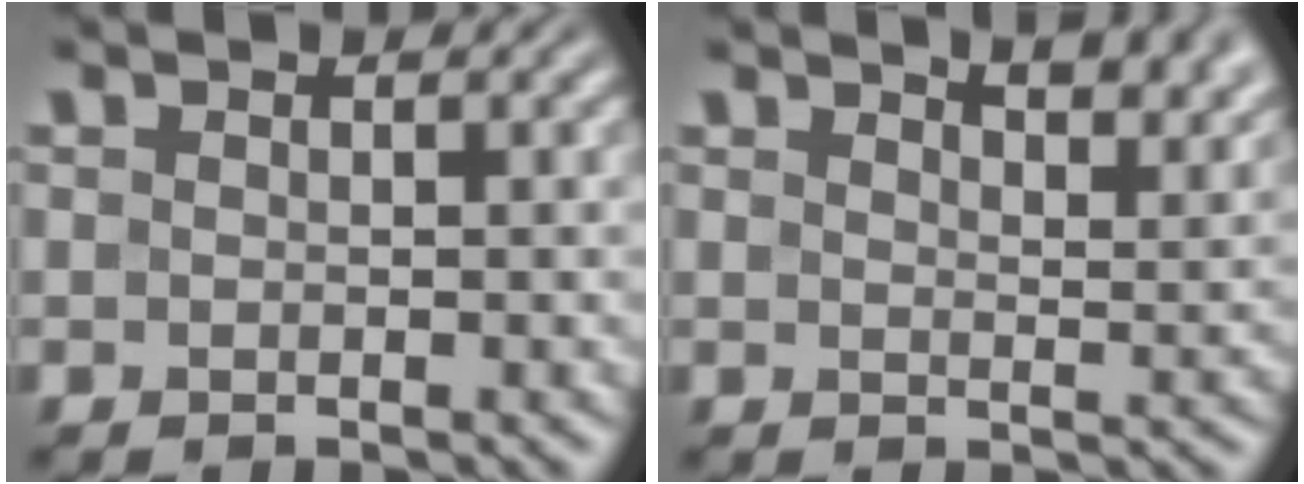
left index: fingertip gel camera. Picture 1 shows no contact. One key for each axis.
{"total": 5.2, "fx": 4.3, "fy": 1.6, "fz": 2.4, "tx": -0.012, "ty": 0.010, "tz": 0.042}